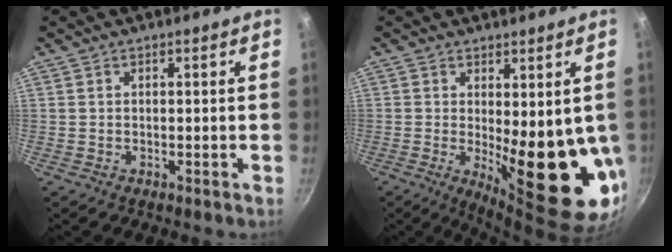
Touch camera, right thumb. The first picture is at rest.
{"total": 15.9, "force": [-1.0, 5.5, 14.9], "torque": [-0.177, -0.037, 0.003]}